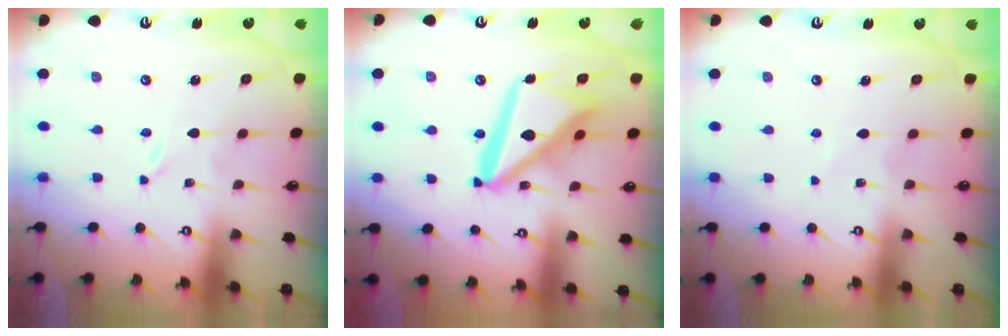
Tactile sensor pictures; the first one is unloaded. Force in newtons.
{"total": 19.2, "press": 19.1, "slide": 2.2}
{"total": 4.2, "press": 4.1, "slide": 0.6}